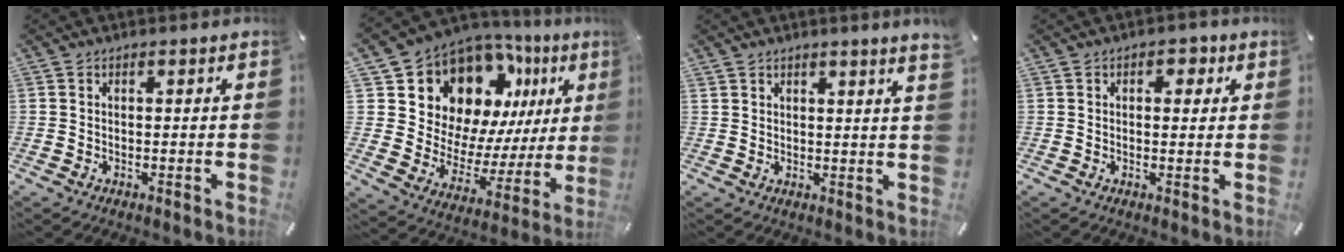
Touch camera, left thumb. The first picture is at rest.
{"total": 14.1, "force": [9.6, 9.4, 4.3], "torque": [-0.074, -0.098, 0.179]}
{"total": 1.9, "force": [1.8, -0.3, 0.7], "torque": [-0.014, -0.006, 0.033]}
{"total": 3.2, "force": [0.8, 2.2, 2.2], "torque": [-0.021, 0.001, 0.006]}